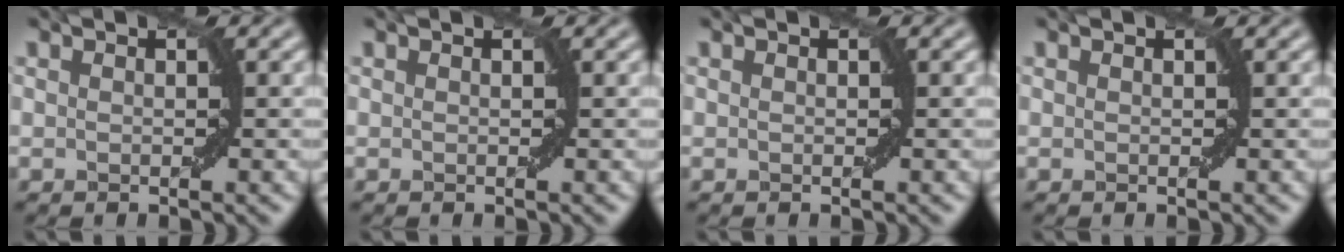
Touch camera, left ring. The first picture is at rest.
{"total": 0.0}
{"total": 0.0}
{"total": 0.0}